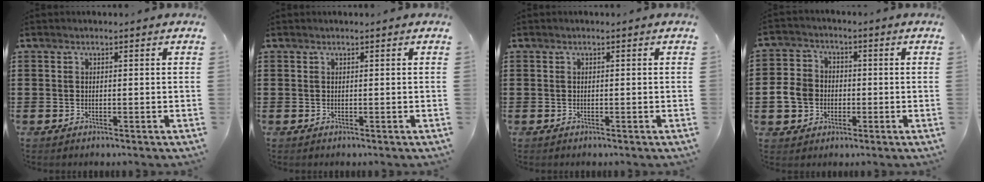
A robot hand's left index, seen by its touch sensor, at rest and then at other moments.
{"total": 0.0}
{"total": 0.0}
{"total": 6.2, "force": [-1.1, 5.5, 2.6], "torque": [-0.089, 0.007, -0.027]}